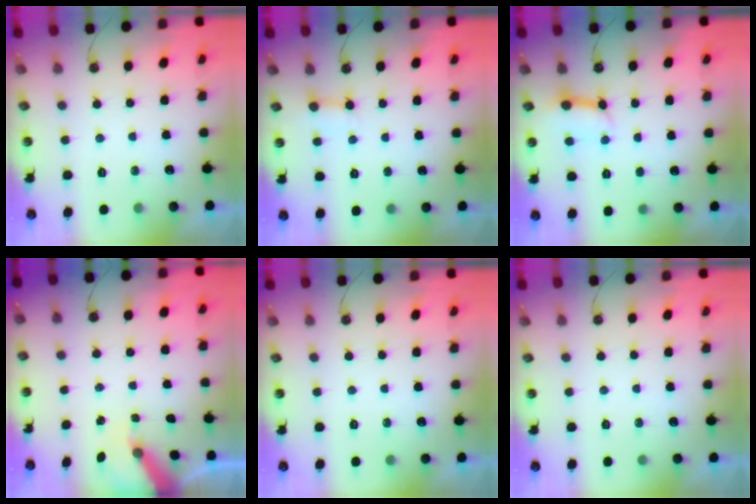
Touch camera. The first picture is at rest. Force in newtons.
{"total": 2.8, "press": 2.8, "slide": 0.5}
{"total": 8.0, "press": 8.0, "slide": 0.7}
{"total": 6.1, "press": 6.1, "slide": 0.7}
{"total": 0.0}
{"total": 0.0}